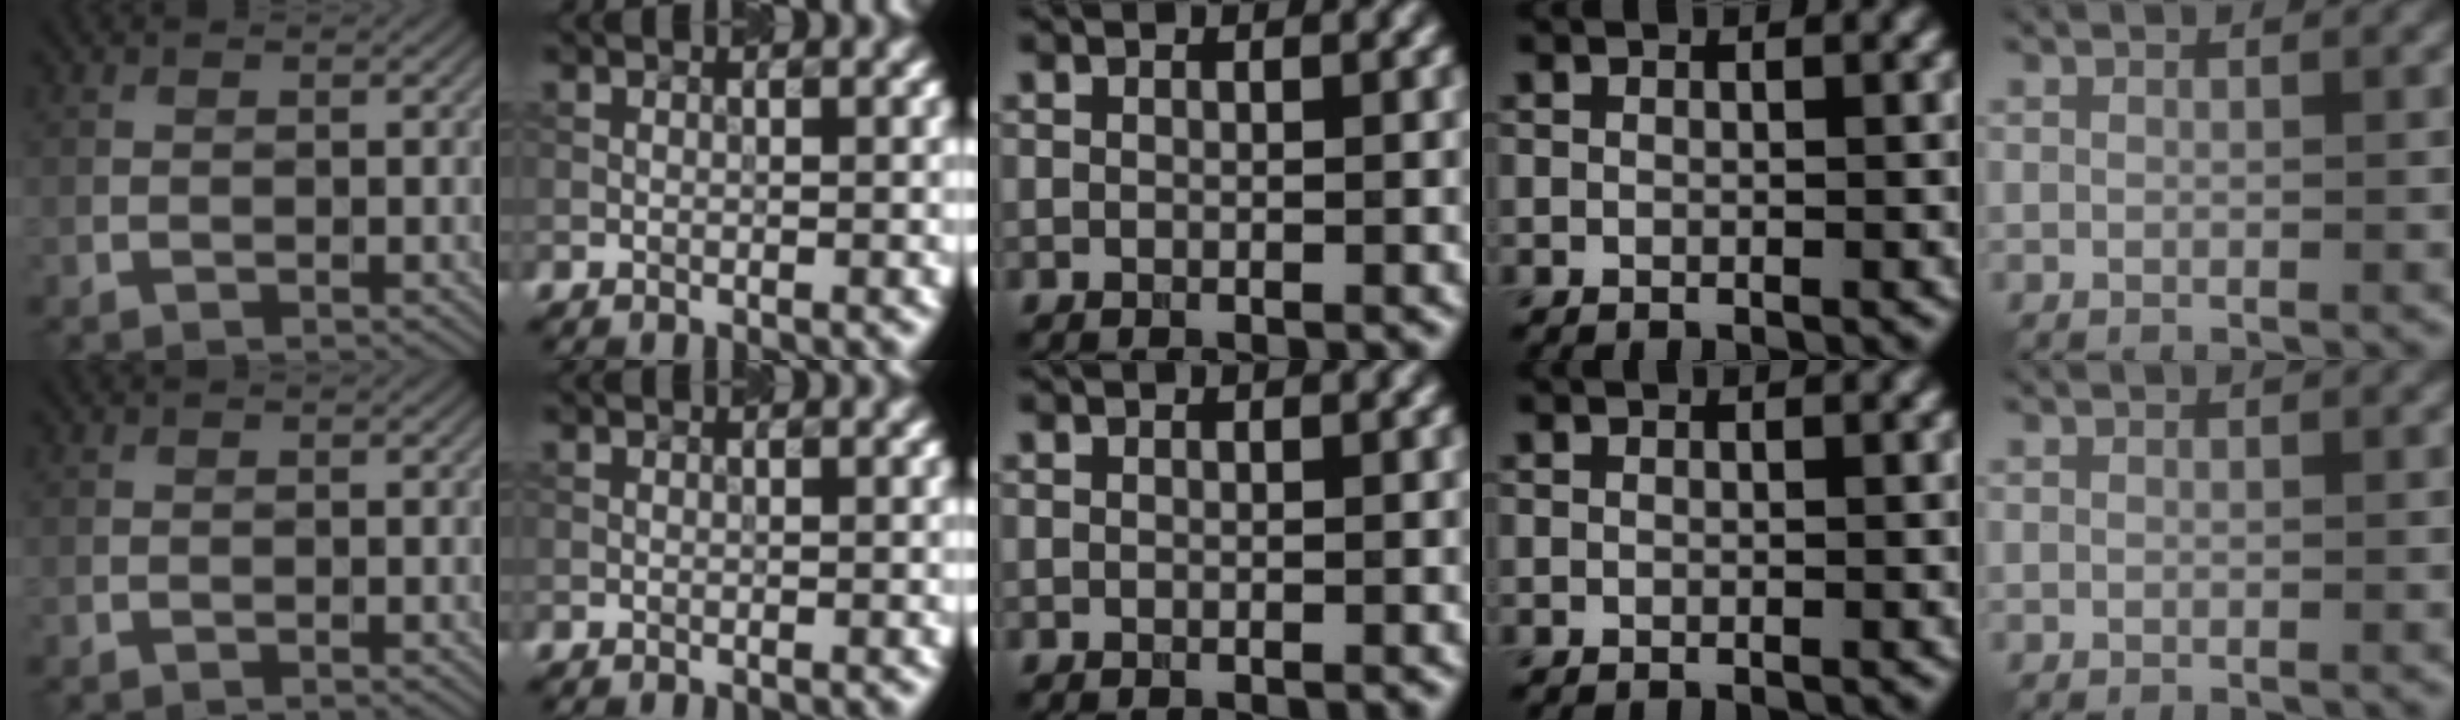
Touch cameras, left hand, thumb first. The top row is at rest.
{}